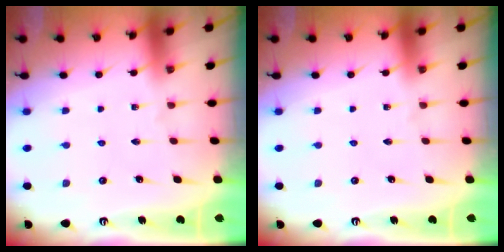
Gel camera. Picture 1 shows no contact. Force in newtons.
{"total": 0.0}